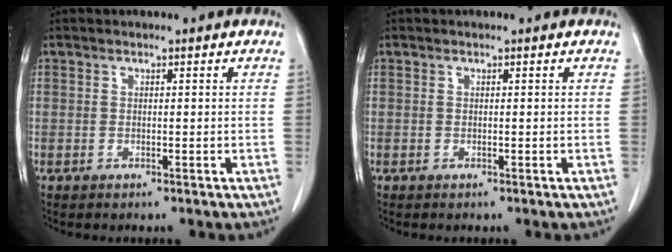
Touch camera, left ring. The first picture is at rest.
{"total": 0.0}